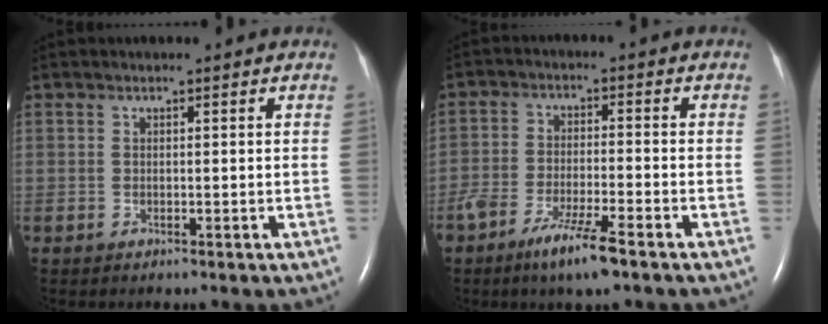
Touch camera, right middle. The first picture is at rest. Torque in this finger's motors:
{"motor_torque": [1.10, -1.04, 0.18, 0.14]}